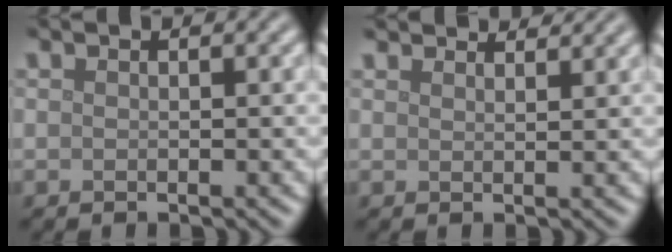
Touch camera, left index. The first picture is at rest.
{"total": 4.2, "force": [4.0, 0.6, 1.0], "torque": [-0.017, 0.002, 0.047]}